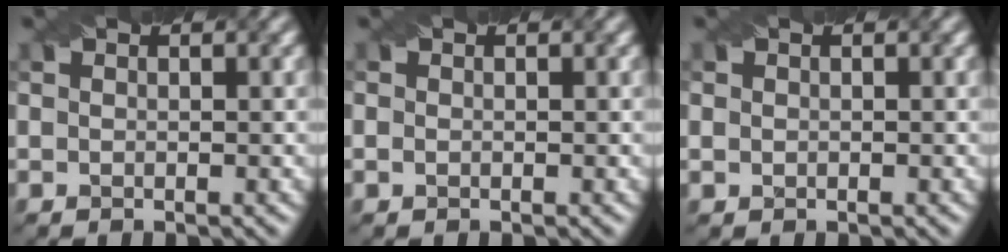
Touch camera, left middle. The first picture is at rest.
{"total": 1.0, "force": [-0.5, -0.5, -0.7], "torque": [-0.002, -0.010, 0.012]}
{"total": 1.3, "force": [-0.7, -0.6, -1.0], "torque": [-0.004, -0.003, 0.016]}